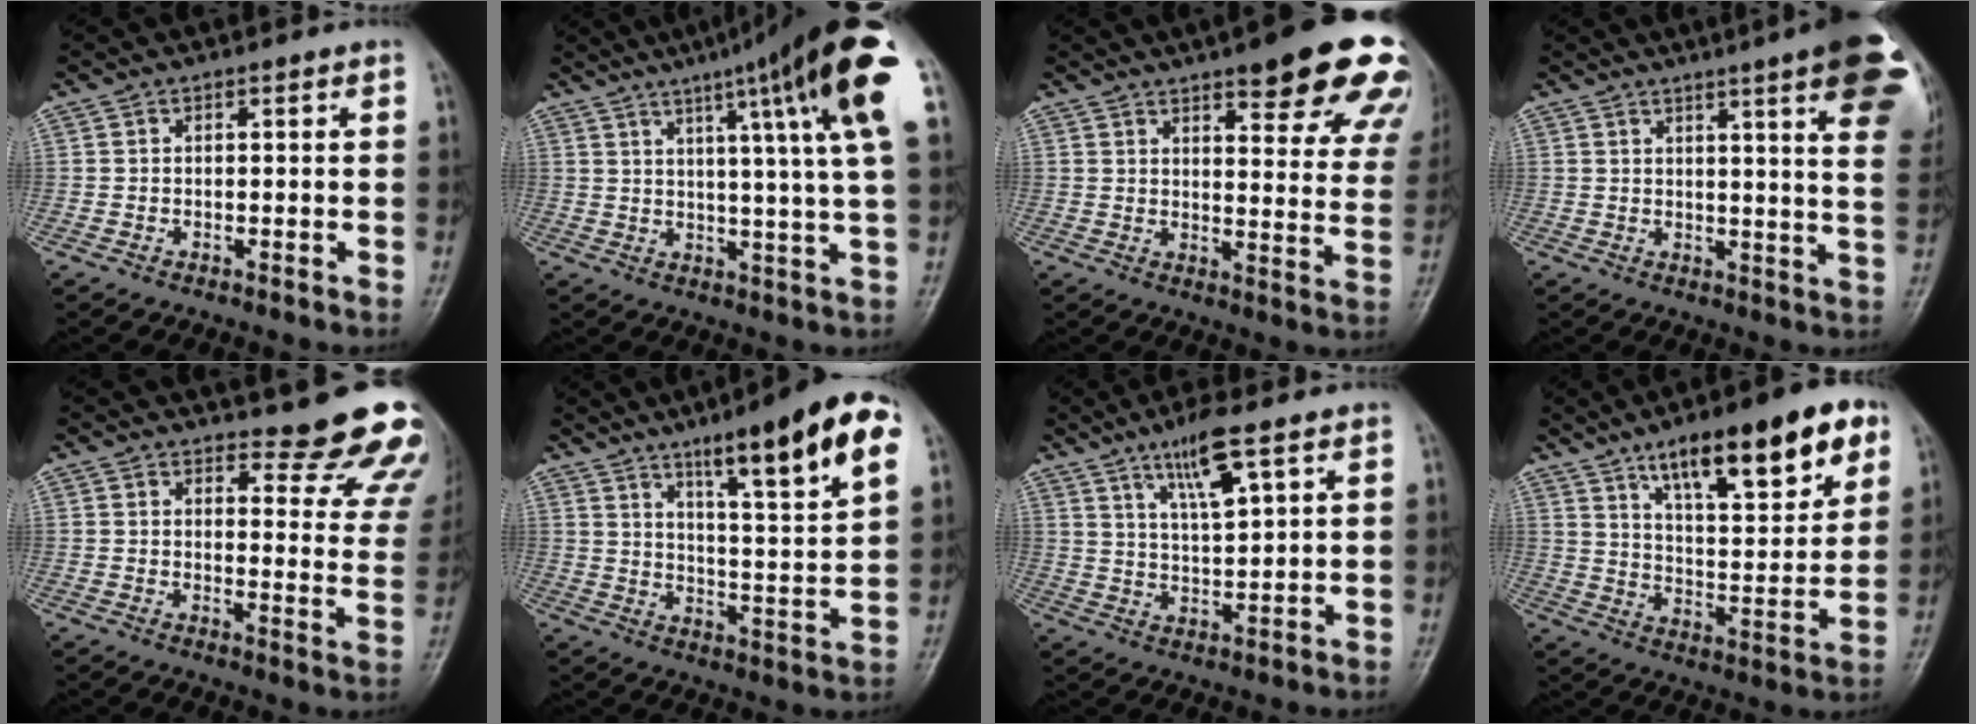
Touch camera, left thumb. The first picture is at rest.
{"total": 18.9, "force": [9.0, 0.2, 16.6], "torque": [-0.229, -0.016, 0.112]}
{"total": 22.2, "force": [14.3, 6.0, 15.9], "torque": [-0.164, -0.048, 0.169]}
{"total": 17.9, "force": [9.1, 2.2, 15.2], "torque": [-0.172, -0.024, 0.099]}
{"total": 15.9, "force": [14.6, 4.2, 4.8], "torque": [-0.004, -0.129, 0.149]}
{"total": 18.6, "force": [10.0, 2.7, 15.4], "torque": [-0.205, -0.035, 0.150]}
{"total": 8.4, "force": [4.9, 1.5, 6.7], "torque": [-0.123, -0.026, 0.095]}
{"total": 20.9, "force": [11.8, 6.5, 15.9], "torque": [-0.203, -0.036, 0.188]}